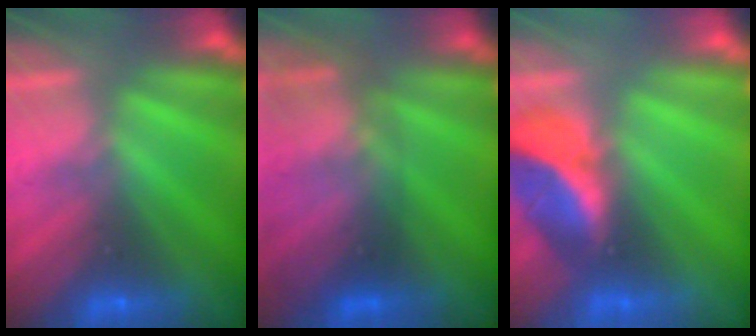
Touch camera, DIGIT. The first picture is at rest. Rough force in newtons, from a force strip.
{"total": 2.8}
{"total": 2.6}